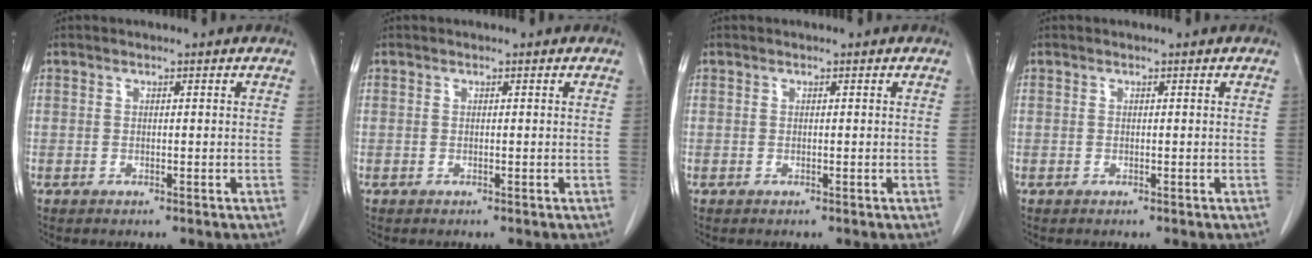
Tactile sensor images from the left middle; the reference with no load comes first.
{"total": 0.0}
{"total": 0.0}
{"total": 0.0}